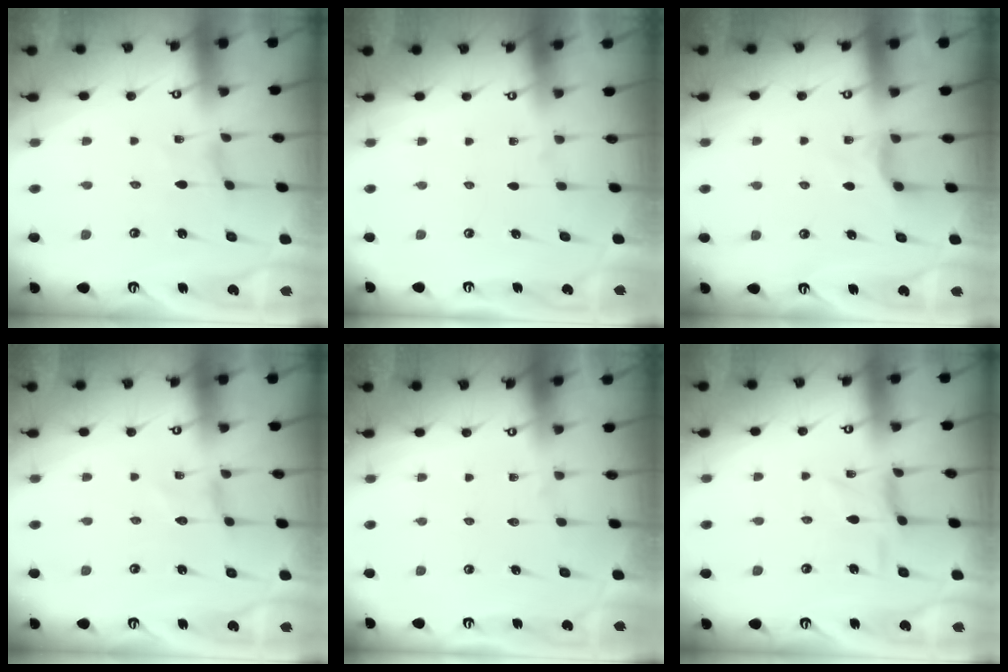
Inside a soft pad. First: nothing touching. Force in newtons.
{"total": 0.0}
{"total": 2.9, "press": 2.9, "slide": 0.4}
{"total": 0.0}
{"total": 0.0}
{"total": 2.4, "press": 2.4, "slide": 0.4}